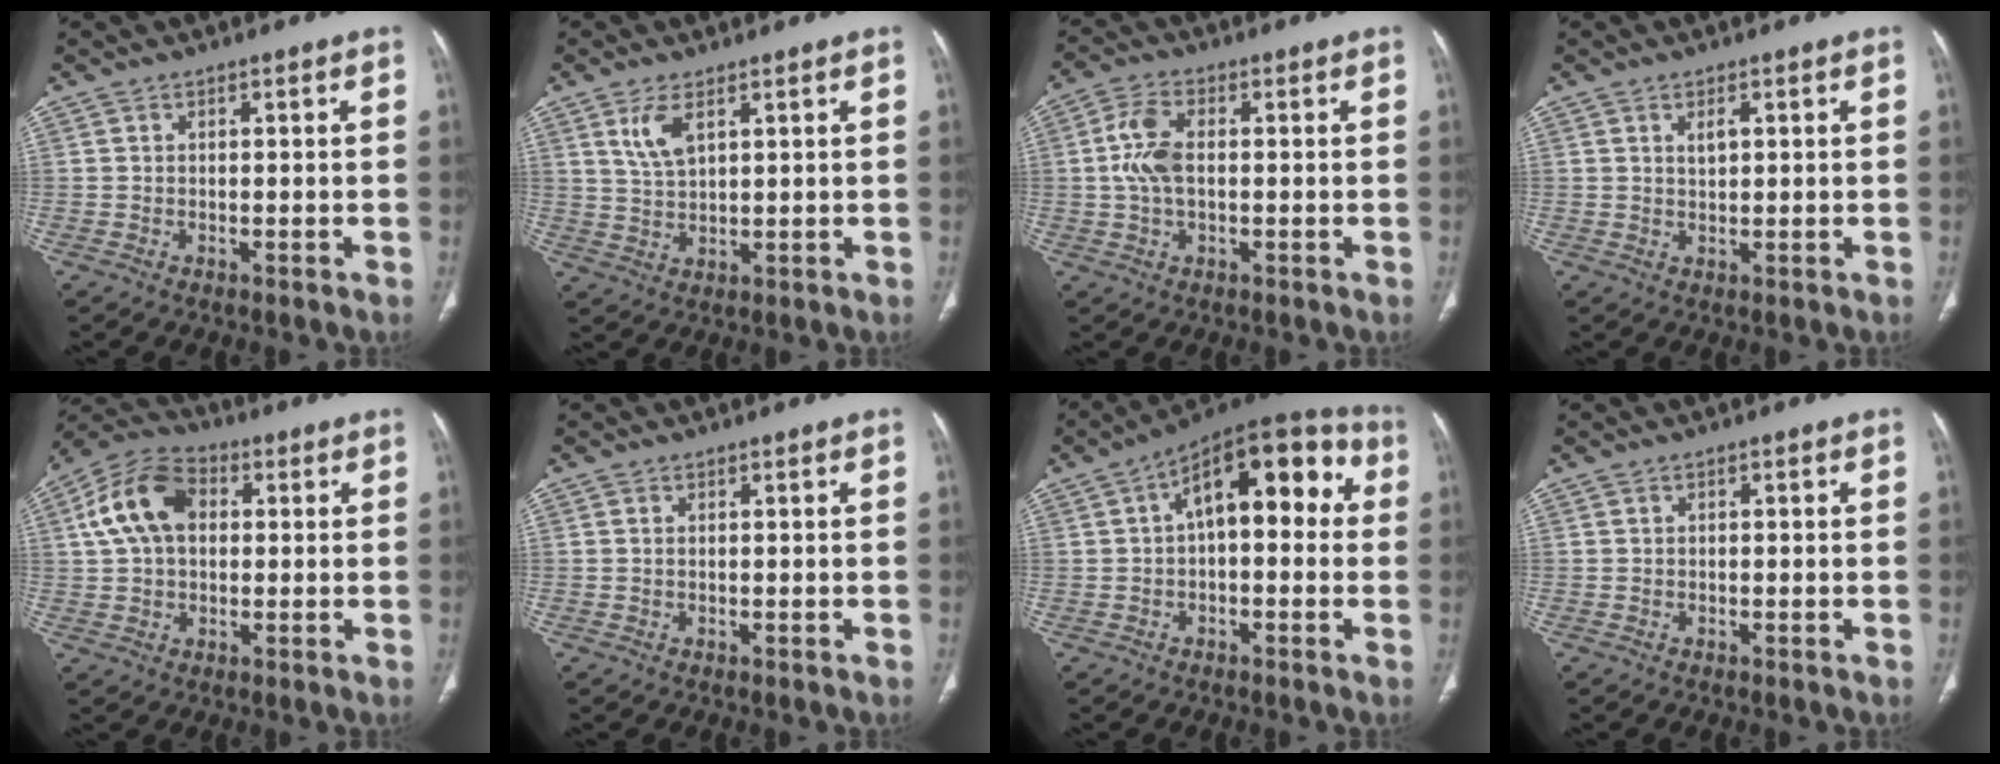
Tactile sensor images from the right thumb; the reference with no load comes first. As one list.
[{"total": 5.0, "force": [2.6, 2.0, 3.8], "torque": [-0.077, -0.011, 0.062]}, {"total": 6.9, "force": [0.2, 3.7, 5.8], "torque": [-0.131, 0.015, 0.001]}, {"total": 2.0, "force": [0.8, 0.9, 1.6], "torque": [-0.027, -0.002, 0.019]}, {"total": 12.4, "force": [2.4, 8.4, 8.7], "torque": [-0.157, 0.027, 0.037]}, {"total": 0.0}, {"total": 16.5, "force": [2.8, 8.1, 14.1], "torque": [-0.155, 0.046, 0.031]}, {"total": 0.0}]